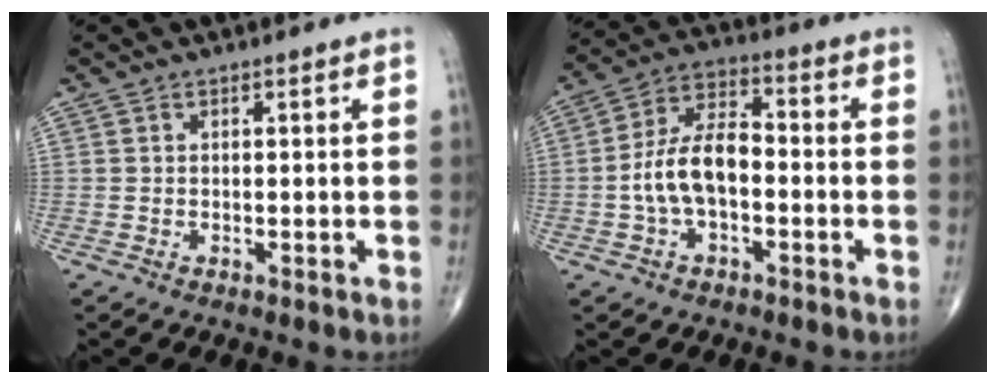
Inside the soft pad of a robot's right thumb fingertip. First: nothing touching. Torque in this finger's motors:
{"motor_torque": [1.52, 1.49, 1.25, -0.25, 0.12]}